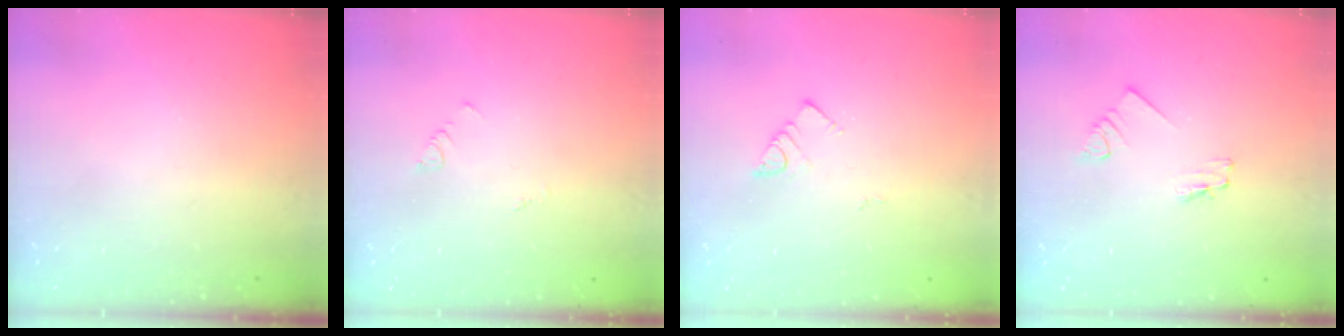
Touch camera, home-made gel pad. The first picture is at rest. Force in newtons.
{"total": 1.9, "press": 1.9, "slide": 0.4}
{"total": 2.9, "press": 2.9, "slide": 0.3}
{"total": 1.7, "press": 1.7, "slide": 0.3}